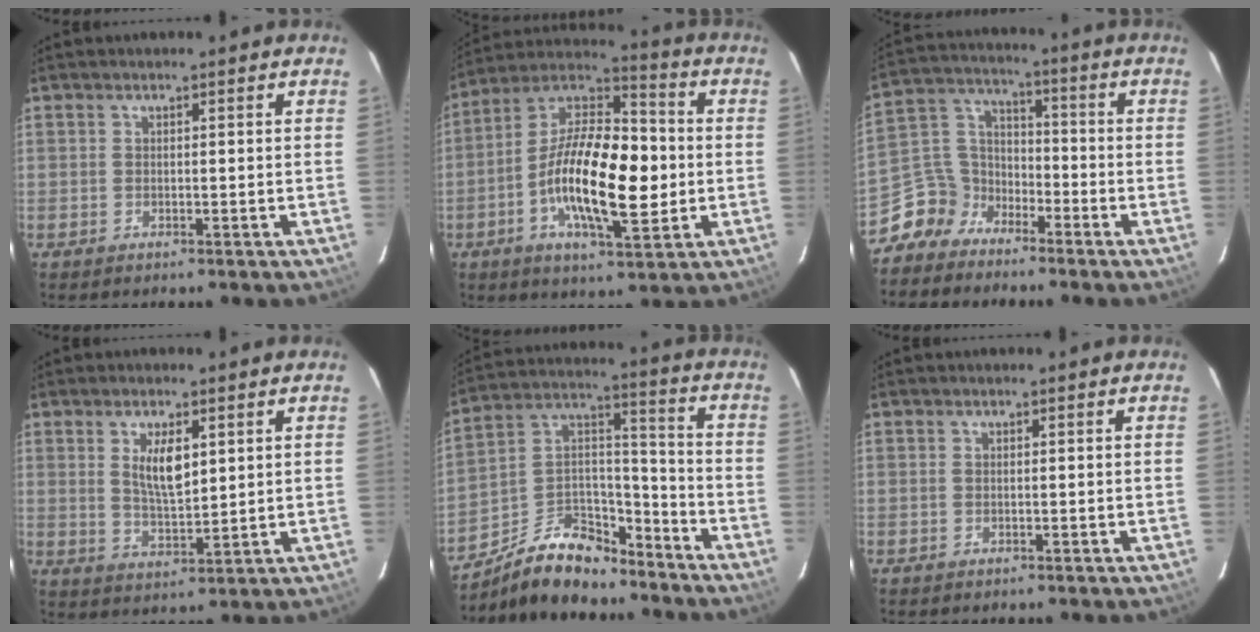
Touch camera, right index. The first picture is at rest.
{"total": 19.5, "force": [-2.8, 7.6, 17.7], "torque": [-0.327, 0.004, -0.060]}
{"total": 8.0, "force": [-6.1, 5.2, 0.6], "torque": [-0.035, 0.047, -0.138]}
{"total": 6.6, "force": [2.2, 2.6, 5.7], "torque": [-0.099, -0.005, 0.048]}
{"total": 15.7, "force": [-11.7, 7.4, 7.3], "torque": [-0.150, 0.051, -0.191]}
{"total": 0.0}